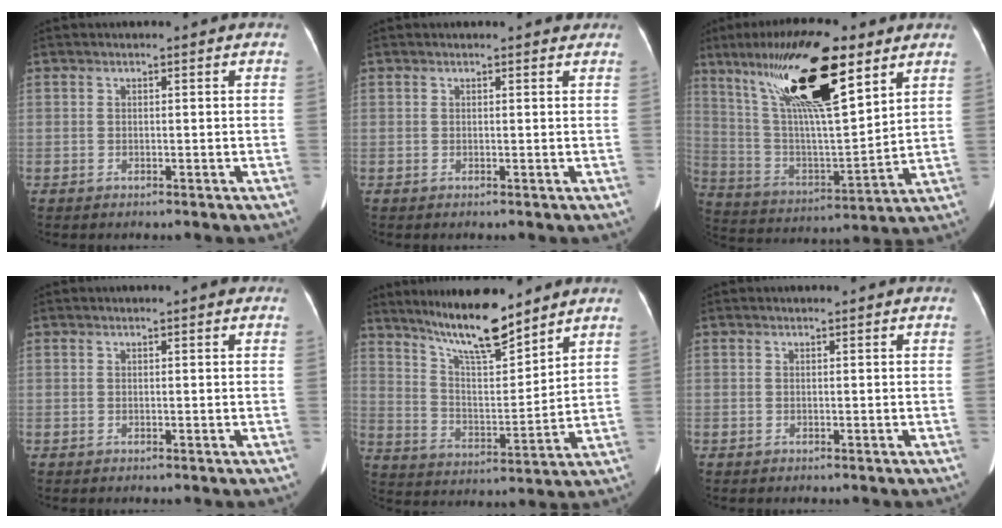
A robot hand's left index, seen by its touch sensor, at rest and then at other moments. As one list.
[{"total": 1.8, "force": [1.7, 0.4, 0.3], "torque": [-0.010, 0.004, 0.013]}, {"total": 22.1, "force": [12.7, 4.1, 17.6], "torque": [-0.340, 0.020, 0.226]}, {"total": 1.1, "force": [0.9, 0.1, 0.7], "torque": [-0.007, 0.007, 0.011]}, {"total": 12.8, "force": [10.8, 1.5, 6.8], "torque": [-0.121, -0.007, 0.193]}, {"total": 0.0}]